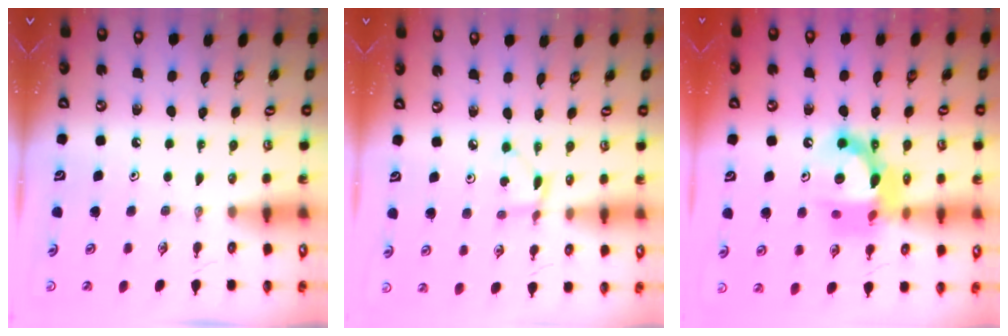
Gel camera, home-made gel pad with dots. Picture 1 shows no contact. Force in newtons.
{"total": 2.1, "press": 2.0, "slide": 0.2}
{"total": 13.7, "press": 13.6, "slide": 1.4}